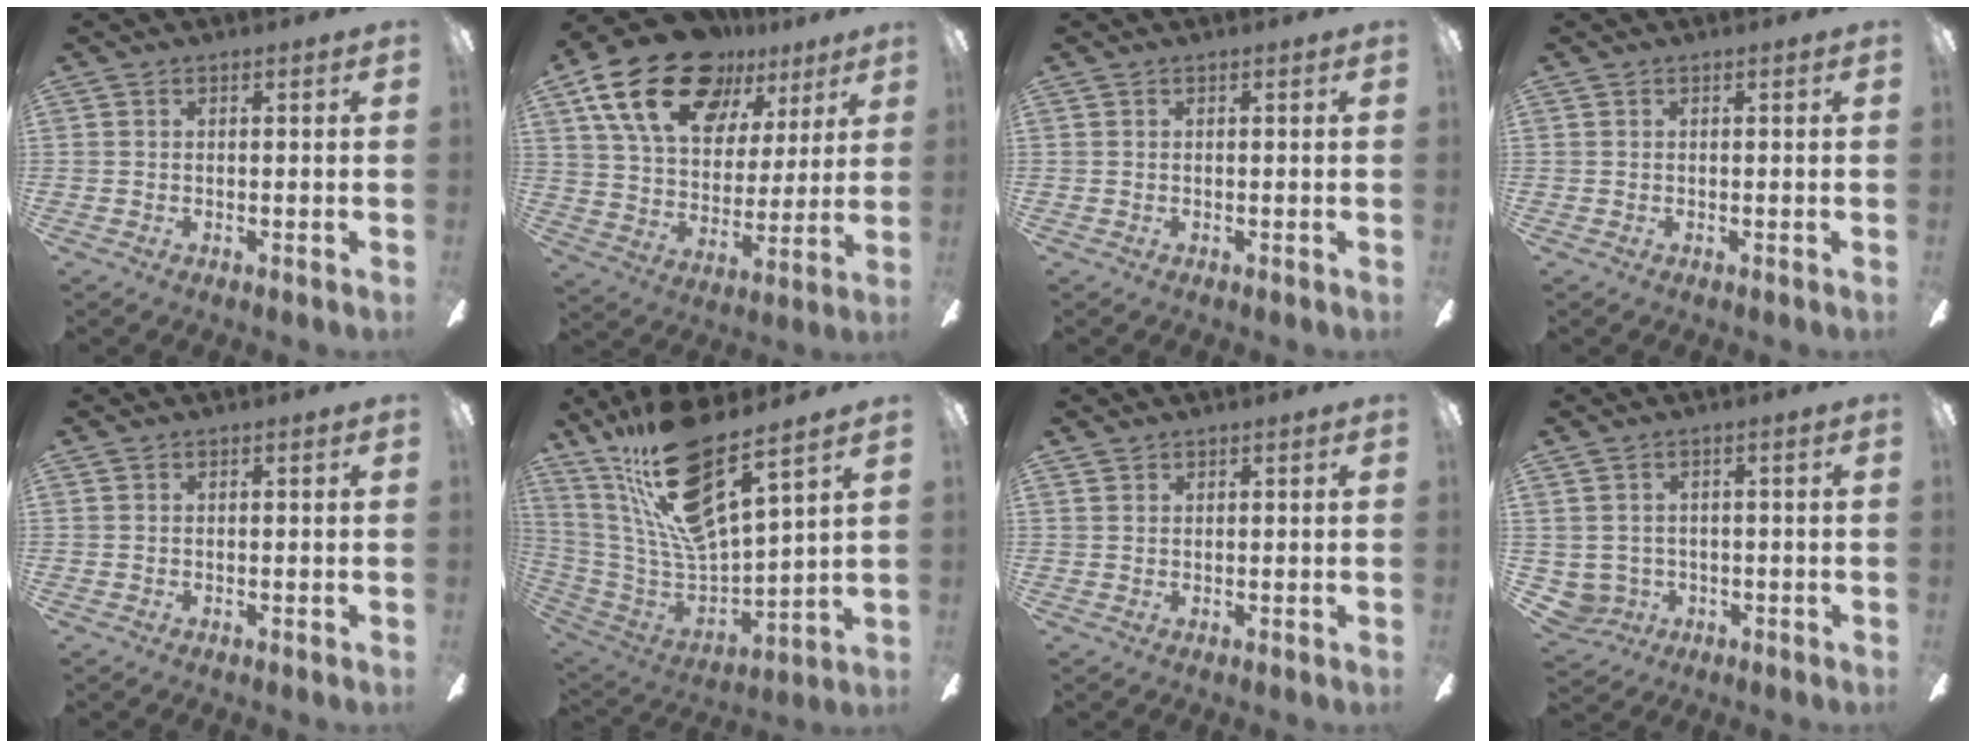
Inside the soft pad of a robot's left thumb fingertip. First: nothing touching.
{"total": 22.4, "force": [13.7, 12.6, 12.4], "torque": [-0.217, -0.066, 0.248]}
{"total": 0.0}
{"total": 0.0}
{"total": 0.0}
{"total": 21.0, "force": [14.7, 4.9, 14.3], "torque": [-0.284, -0.096, 0.248]}
{"total": 1.1, "force": [0.9, 0.6, 0.0], "torque": [-0.001, 0.000, 0.018]}
{"total": 3.8, "force": [0.2, 3.8, 0.8], "torque": [-0.039, 0.001, 0.003]}